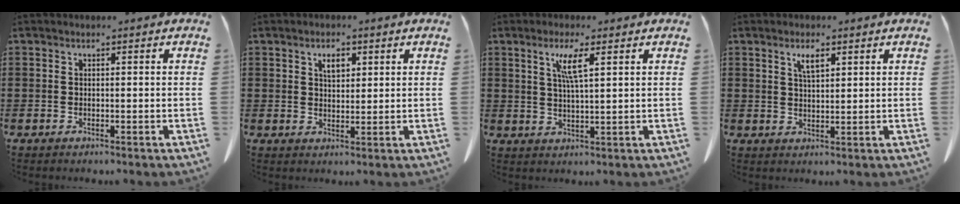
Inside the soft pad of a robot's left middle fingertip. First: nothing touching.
{"total": 2.6, "force": [1.4, 1.2, 1.8], "torque": [-0.024, -0.002, 0.021]}
{"total": 4.7, "force": [2.2, 0.5, 4.1], "torque": [-0.086, 0.003, 0.035]}
{"total": 2.8, "force": [1.8, 0.8, 2.0], "torque": [-0.036, 0.000, 0.029]}